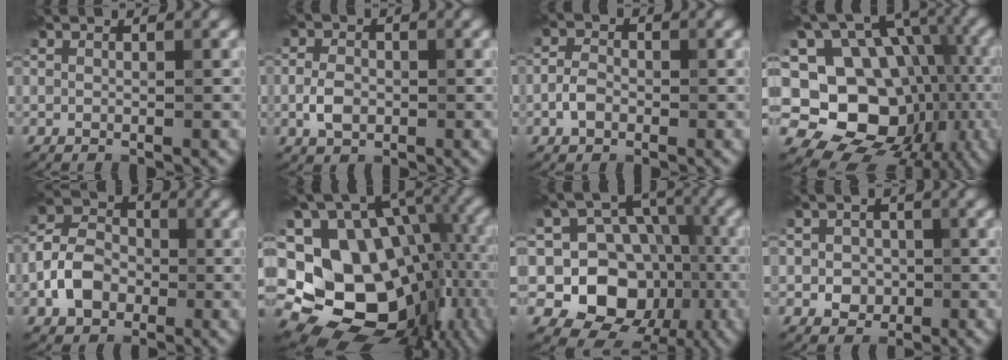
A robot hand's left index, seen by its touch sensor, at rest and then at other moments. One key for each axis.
{"total": 2.5, "fx": -0.7, "fy": 1.8, "fz": 1.6, "tx": -0.033, "ty": -0.004, "tz": -0.019}
{"total": 2.1, "fx": -1.1, "fy": 1.4, "fz": 1.1, "tx": -0.022, "ty": 0.001, "tz": -0.029}
{"total": 14.7, "fx": -2.7, "fy": 11.8, "fz": 8.4, "tx": -0.134, "ty": -0.004, "tz": -0.049}
{"total": 5.1, "fx": -1.9, "fy": 3.9, "fz": 2.7, "tx": -0.051, "ty": 0.004, "tz": -0.045}
{"total": 16.9, "fx": -2.5, "fy": 12.2, "fz": 11.4, "tx": -0.193, "ty": -0.010, "tz": -0.019}
{"total": 10.5, "fx": -2.3, "fy": 8.8, "fz": 5.3, "tx": -0.078, "ty": -0.008, "tz": -0.061}
{"total": 2.7, "fx": -0.4, "fy": 2.2, "fz": 1.3, "tx": -0.019, "ty": -0.005, "tz": -0.012}